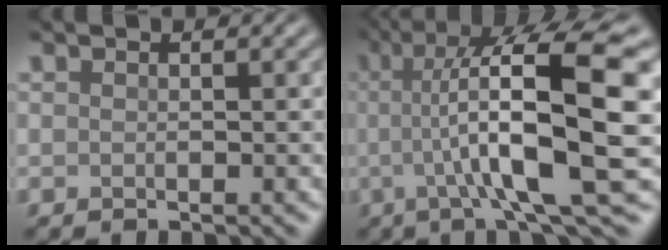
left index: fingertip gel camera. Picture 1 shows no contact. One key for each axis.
{"total": 14.5, "fx": 1.0, "fy": 2.8, "fz": 14.2, "tx": -0.199, "ty": 0.020, "tz": 0.020}